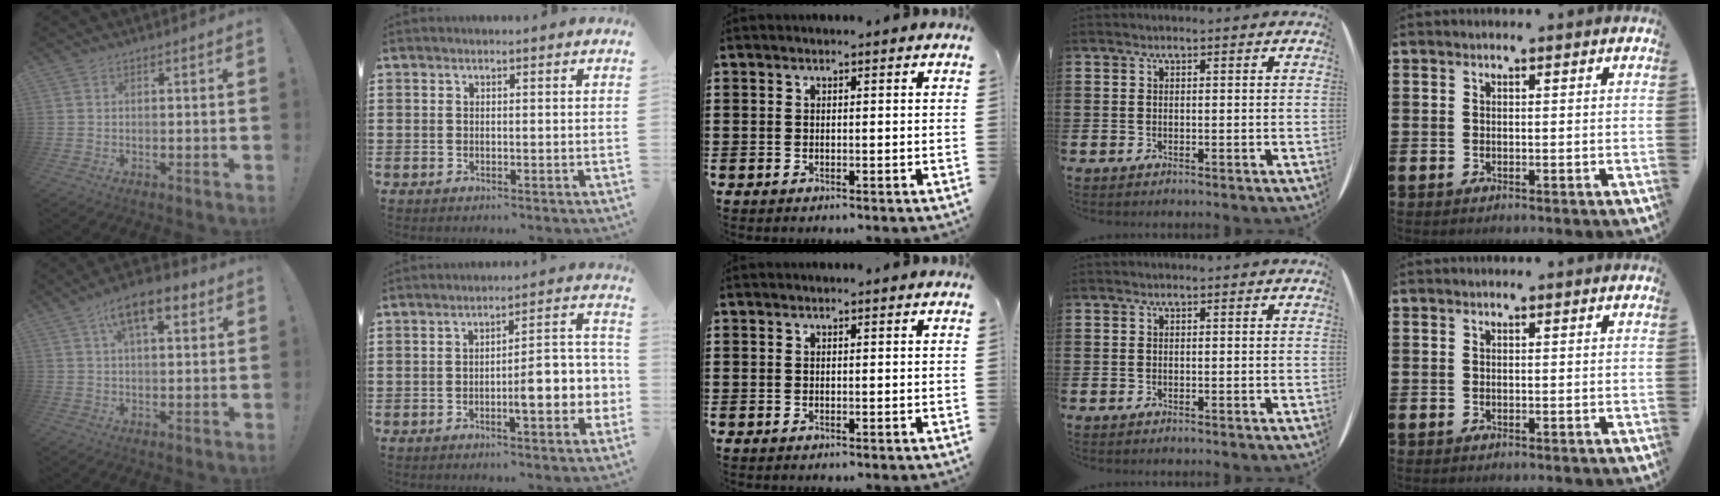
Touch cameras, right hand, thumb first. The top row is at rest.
{"thumb": {"total": 11.0, "force": [5.2, 4.9, 8.4], "torque": [-0.120, -0.014, 0.086]}, "index": {"total": 7.4, "force": [-2.3, 2.0, 6.7], "torque": [-0.086, -0.015, -0.045]}}